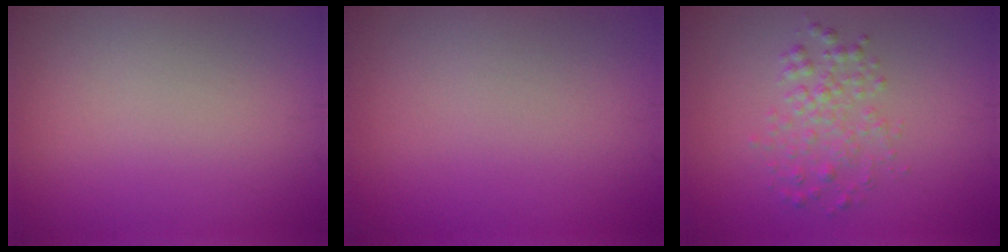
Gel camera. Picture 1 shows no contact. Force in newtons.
{"total": 0.0}
{"total": 2.5, "press": 2.5, "slide": 0.0}